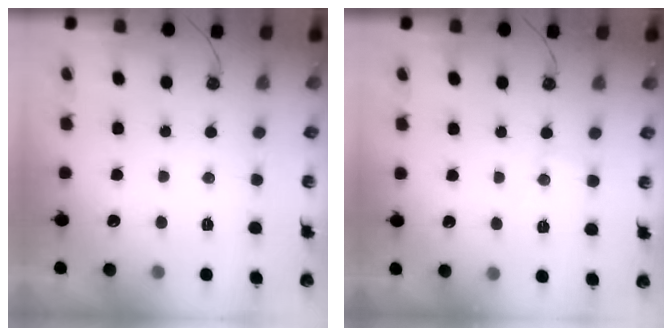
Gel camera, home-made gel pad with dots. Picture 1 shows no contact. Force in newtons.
{"total": 4.4, "press": 4.3, "slide": 0.6}